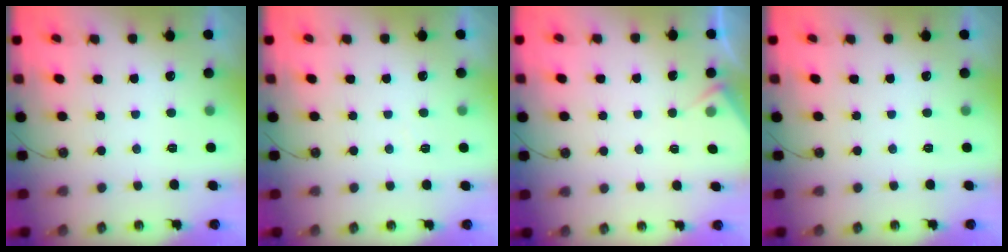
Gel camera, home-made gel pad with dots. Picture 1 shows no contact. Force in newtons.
{"total": 3.6, "press": 3.6, "slide": 0.6}
{"total": 4.8, "press": 4.7, "slide": 0.6}
{"total": 0.0}